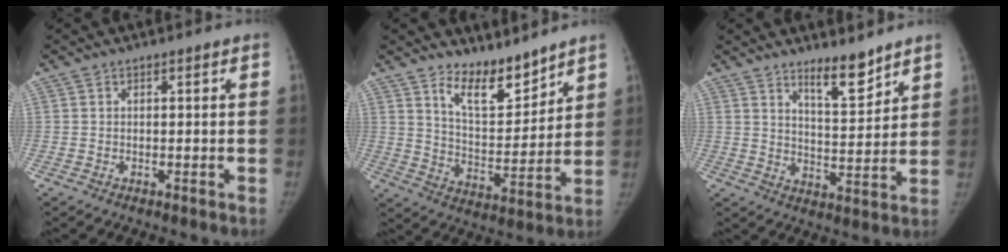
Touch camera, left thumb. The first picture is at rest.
{"total": 9.8, "force": [8.1, 3.5, 4.3], "torque": [-0.044, -0.076, 0.152]}
{"total": 7.6, "force": [6.1, 1.8, 4.2], "torque": [-0.050, -0.057, 0.104]}